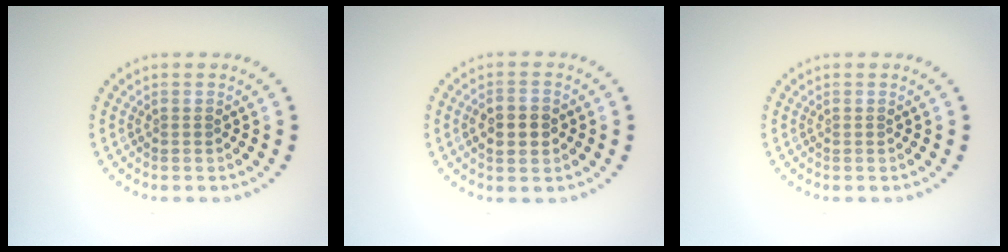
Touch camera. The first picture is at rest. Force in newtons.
{"total": 3.4, "press": 3.4, "slide": 0.2}
{"total": 0.0}